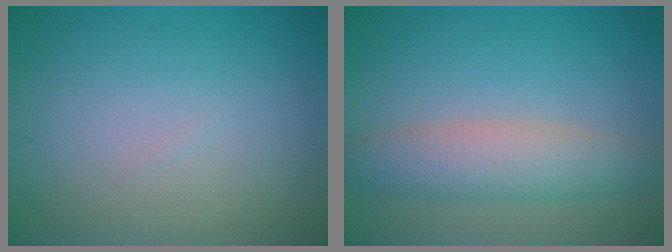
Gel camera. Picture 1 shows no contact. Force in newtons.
{"total": 4.6, "press": 4.6, "slide": 0.1}